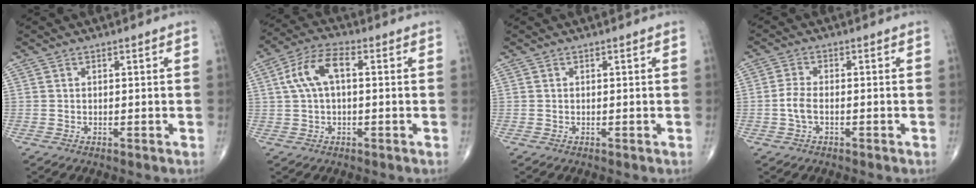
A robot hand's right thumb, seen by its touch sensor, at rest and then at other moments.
{"total": 8.3, "force": [1.3, 4.0, 7.1], "torque": [-0.146, 0.029, 0.019]}
{"total": 0.0}
{"total": 3.3, "force": [-0.9, 1.6, 2.7], "torque": [-0.061, 0.009, -0.022]}